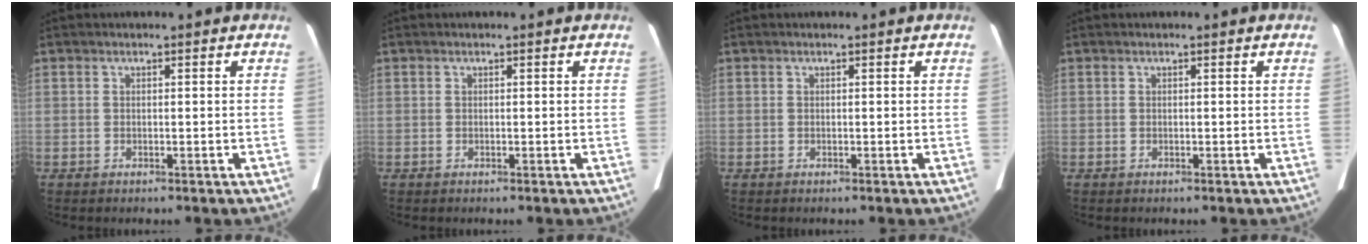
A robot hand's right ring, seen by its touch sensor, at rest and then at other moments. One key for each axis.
{"total": 0.0}
{"total": 0.0}
{"total": 0.0}